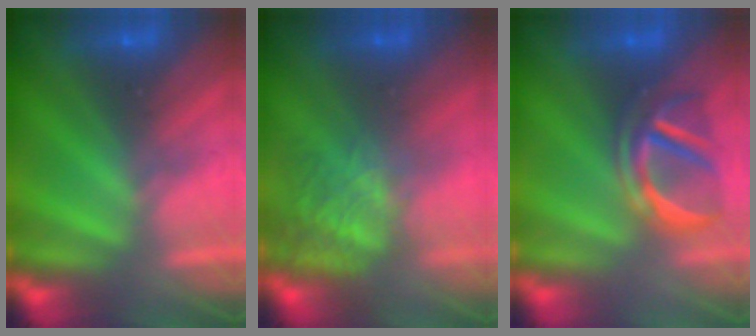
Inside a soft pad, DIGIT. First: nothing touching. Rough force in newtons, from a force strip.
{"total": 4.7}
{"total": 4.0}